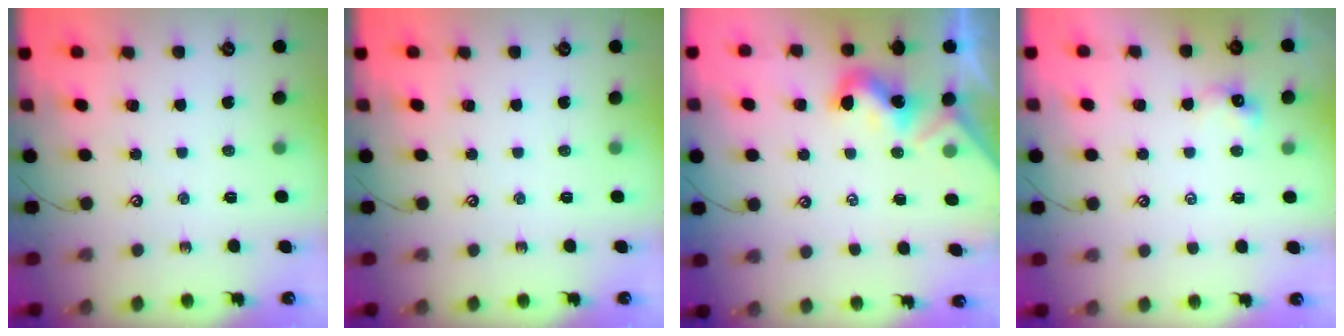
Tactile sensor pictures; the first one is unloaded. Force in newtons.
{"total": 0.0}
{"total": 2.0, "press": 2.0, "slide": 0.4}
{"total": 0.9, "press": 0.9, "slide": 0.2}